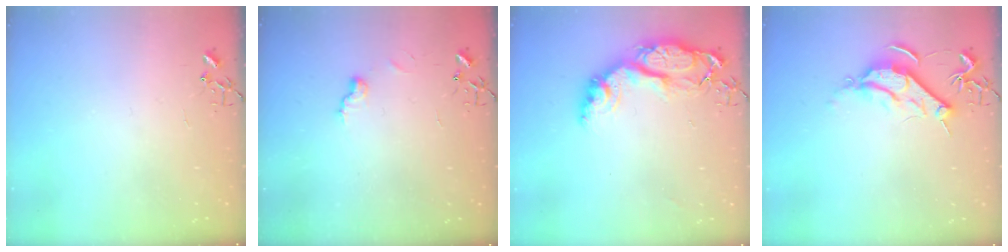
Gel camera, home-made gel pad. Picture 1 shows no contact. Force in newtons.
{"total": 7.4, "press": 7.4, "slide": 0.4}
{"total": 15.4, "press": 15.3, "slide": 1.2}
{"total": 9.1, "press": 9.0, "slide": 0.8}